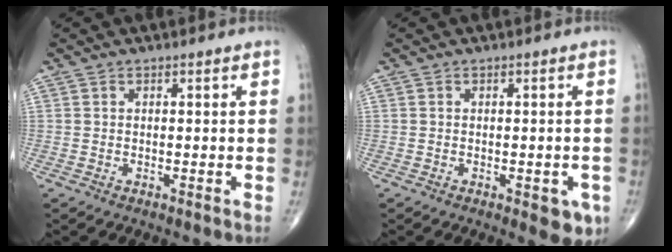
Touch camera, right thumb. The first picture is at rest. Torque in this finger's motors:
{"motor_torque": [0.70, 0.57, -0.11, -0.11, 0.09]}